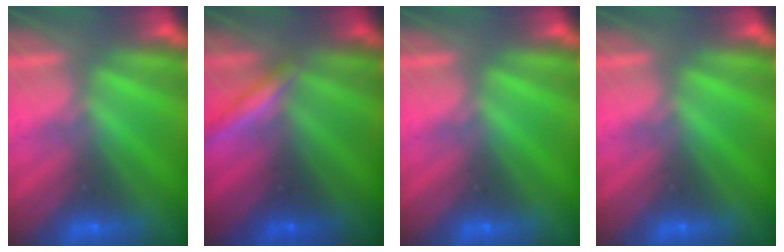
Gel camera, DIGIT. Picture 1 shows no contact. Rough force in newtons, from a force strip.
{"total": 1.9}
{"total": 0.0}
{"total": 0.0}